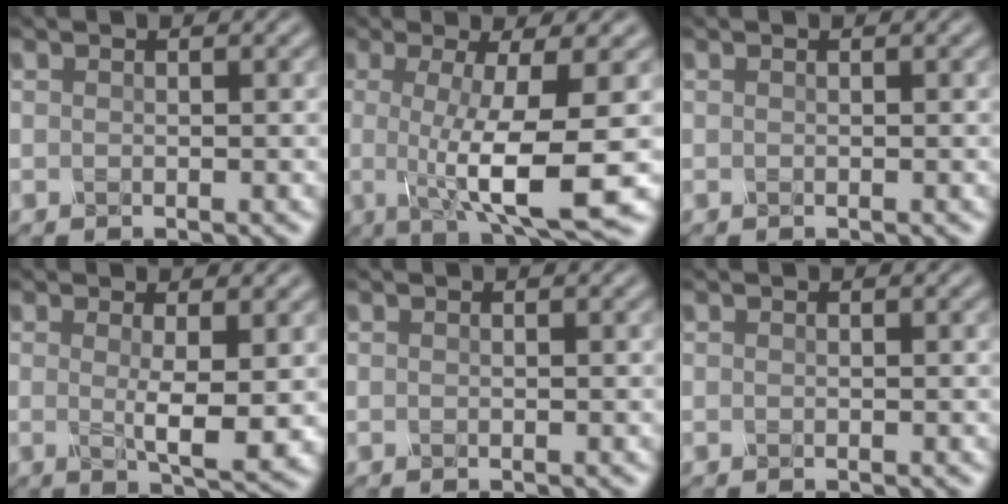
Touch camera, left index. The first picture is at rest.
{"total": 9.4, "force": [-1.2, 1.9, 9.1], "torque": [-0.134, -0.013, -0.021]}
{"total": 0.0}
{"total": 3.7, "force": [0.2, 0.6, 3.7], "torque": [-0.060, -0.012, 0.006]}
{"total": 0.0}
{"total": 0.0}